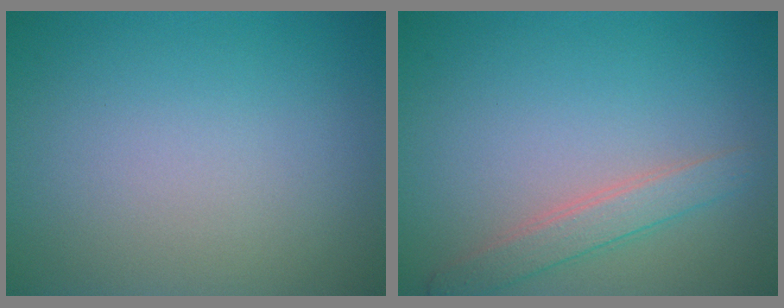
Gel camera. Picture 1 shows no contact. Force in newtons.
{"total": 2.4, "press": 2.4, "slide": 0.1}